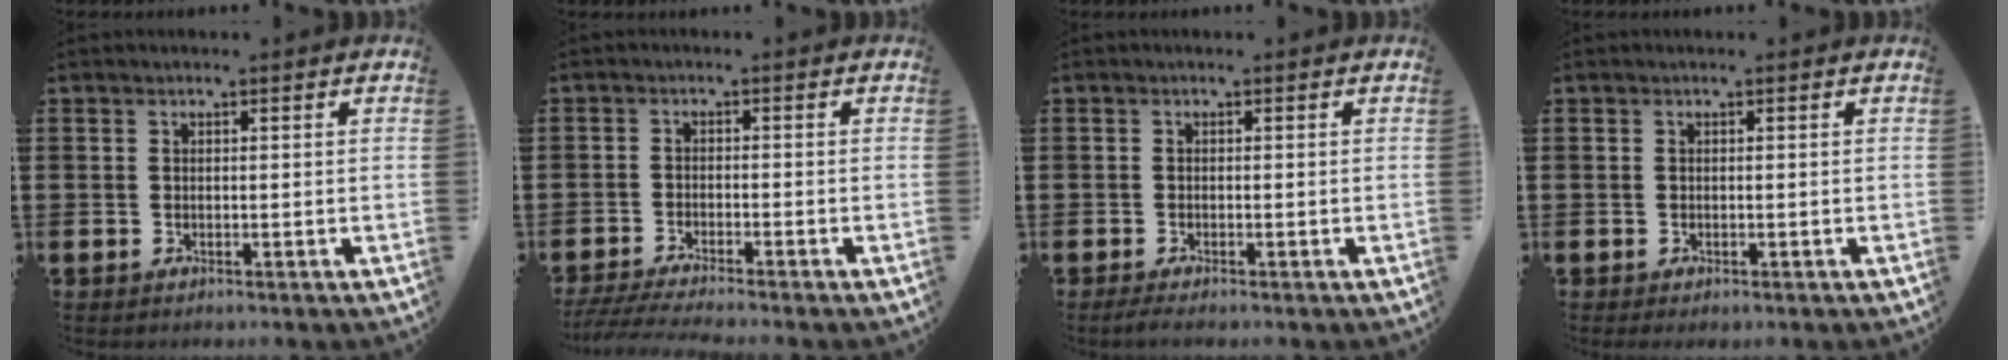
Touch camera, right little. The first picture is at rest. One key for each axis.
{"total": 2.3, "fx": -2.1, "fy": -0.1, "fz": 1.1, "tx": -0.018, "ty": 0.001, "tz": -0.039}
{"total": 0.8, "fx": -0.4, "fy": 0.1, "fz": 0.6, "tx": -0.012, "ty": -0.001, "tz": -0.008}
{"total": 0.0}